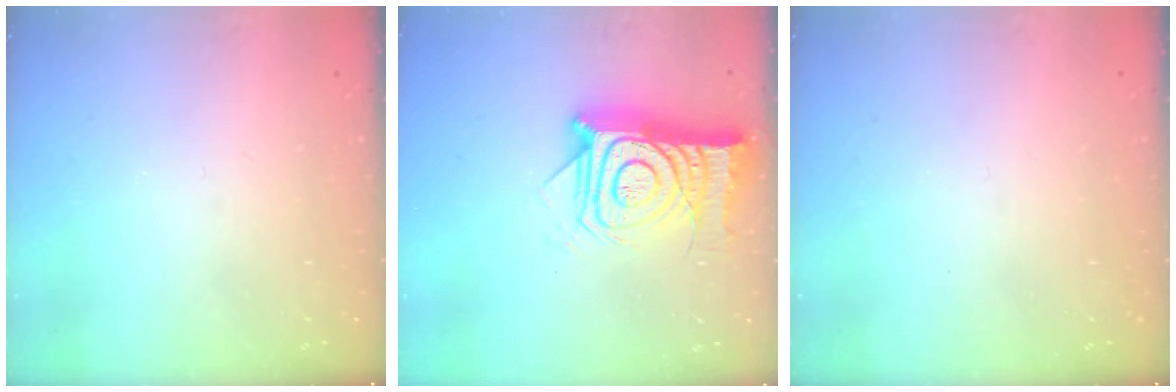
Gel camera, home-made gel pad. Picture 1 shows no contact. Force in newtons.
{"total": 19.5, "press": 19.4, "slide": 1.3}
{"total": 0.0}